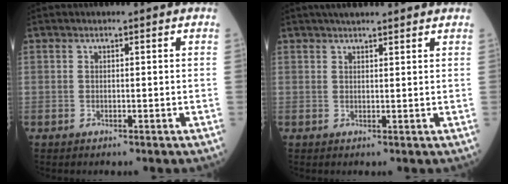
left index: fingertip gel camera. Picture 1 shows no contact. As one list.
[{"total": 5.8, "force": [5.0, 0.8, 2.8], "torque": [-0.036, 0.028, 0.071]}]